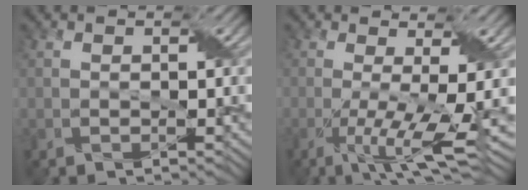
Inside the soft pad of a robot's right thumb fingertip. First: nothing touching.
{"total": 8.2, "force": [-1.7, 1.8, 7.8], "torque": [-0.131, -0.010, -0.022]}